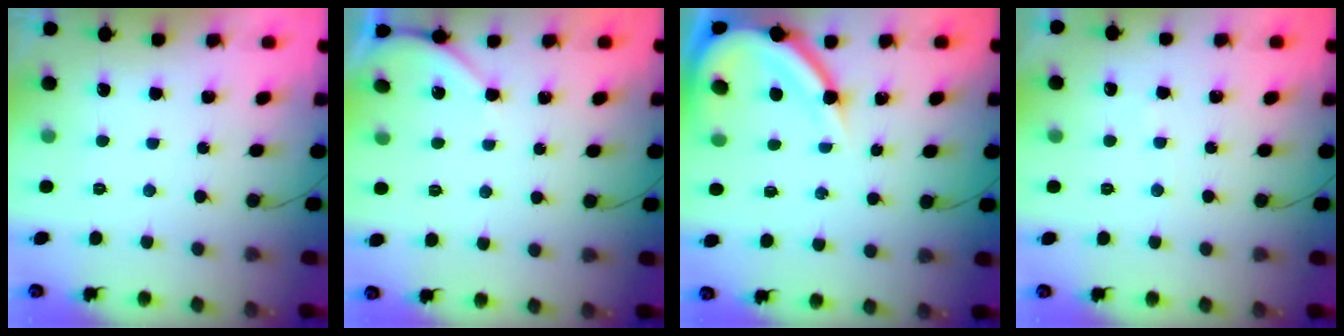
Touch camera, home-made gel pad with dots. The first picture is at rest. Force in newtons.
{"total": 4.6, "press": 4.6, "slide": 0.7}
{"total": 9.7, "press": 9.6, "slide": 1.2}
{"total": 2.4, "press": 2.3, "slide": 0.3}